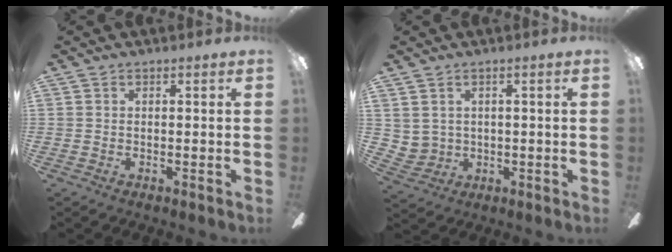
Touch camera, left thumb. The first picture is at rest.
{"total": 3.5, "force": [2.2, 2.7, -0.1], "torque": [-0.012, -0.005, 0.043]}